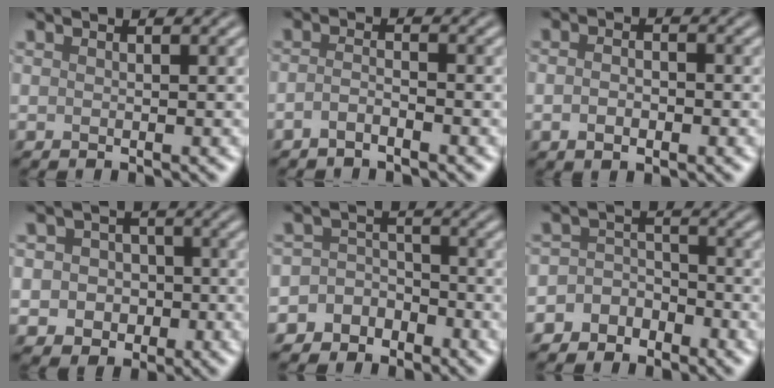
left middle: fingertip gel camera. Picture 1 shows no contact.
{"total": 1.4, "force": [-1.0, 0.4, 1.0], "torque": [-0.022, 0.002, -0.024]}
{"total": 2.1, "force": [-0.6, 1.2, 1.6], "torque": [-0.029, -0.001, -0.012]}
{"total": 4.8, "force": [-0.4, 4.4, 1.8], "torque": [-0.013, 0.015, -0.029]}
{"total": 5.2, "force": [-3.1, 4.1, 0.1], "torque": [0.031, 0.002, -0.072]}
{"total": 4.0, "force": [-2.5, 3.1, 0.4], "torque": [0.036, 0.007, -0.063]}